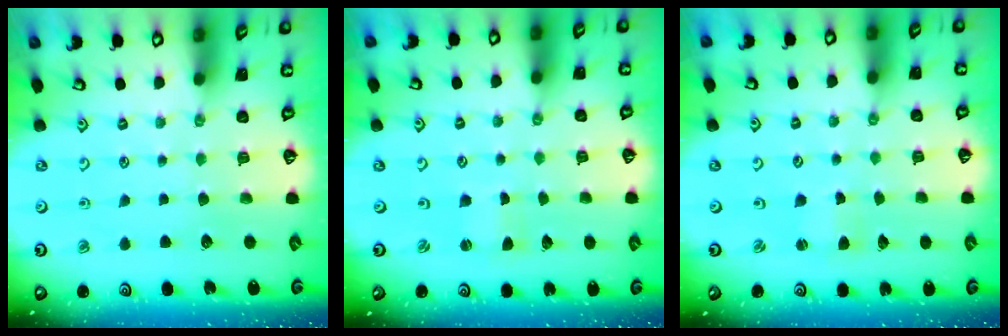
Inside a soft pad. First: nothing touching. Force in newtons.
{"total": 0.8, "press": 0.8, "slide": 0.0}
{"total": 2.4, "press": 2.4, "slide": 0.3}